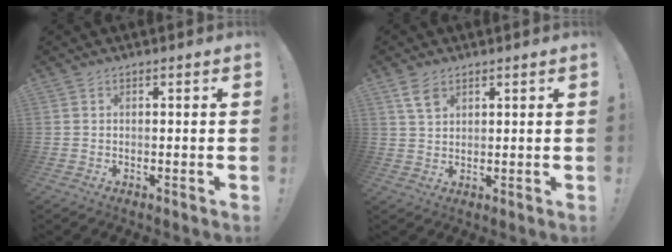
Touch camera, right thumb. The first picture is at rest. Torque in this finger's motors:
{"motor_torque": [0.10, 0.86, 0.50, -0.11, -0.07]}